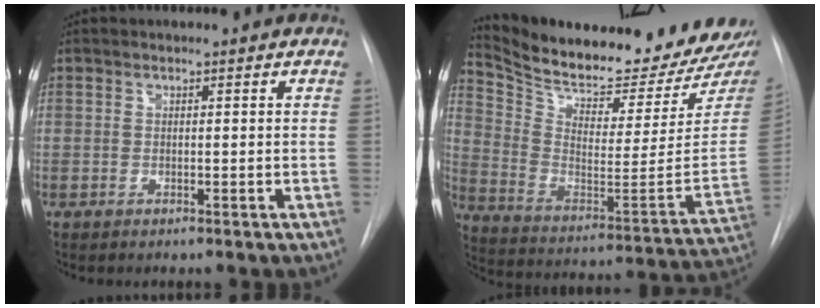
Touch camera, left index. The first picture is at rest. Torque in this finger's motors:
{"motor_torque": [0.08, -0.64, 0.16, 0.05]}